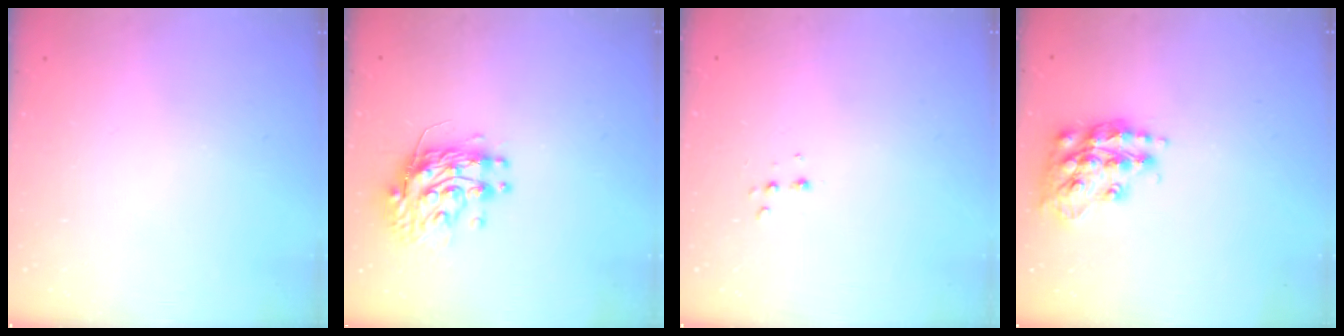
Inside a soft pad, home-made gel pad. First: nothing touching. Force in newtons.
{"total": 10.8, "press": 10.7, "slide": 0.9}
{"total": 4.1, "press": 4.0, "slide": 0.8}
{"total": 16.0, "press": 16.0, "slide": 1.2}